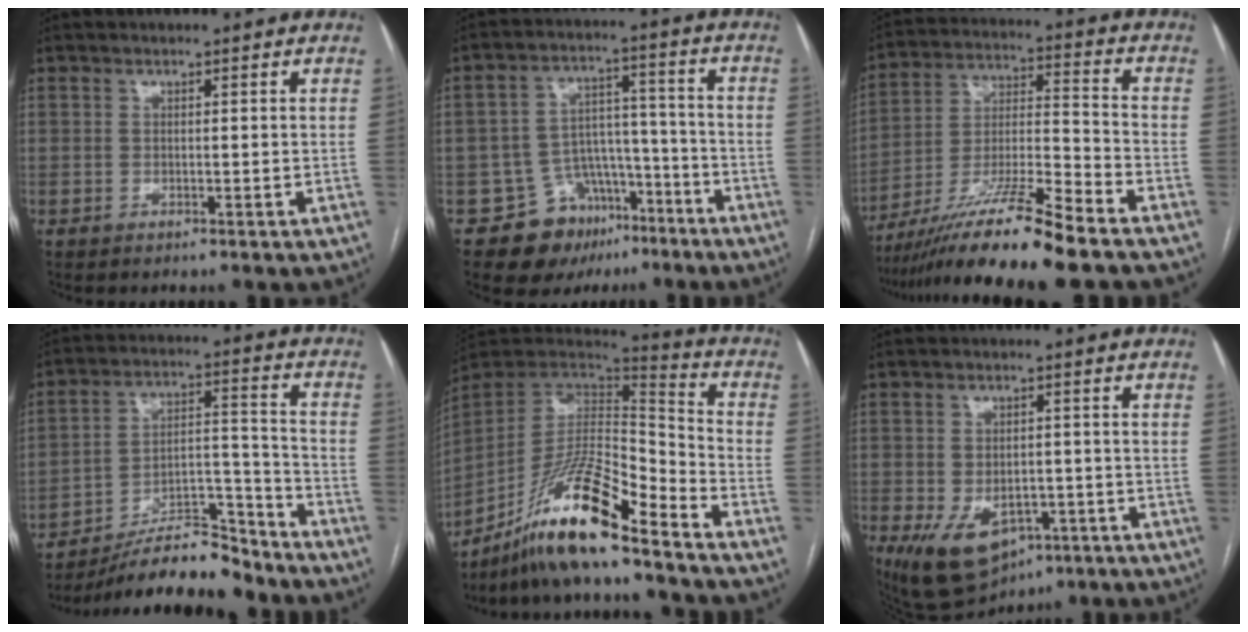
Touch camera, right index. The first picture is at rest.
{"total": 10.7, "force": [-6.9, 7.6, 3.1], "torque": [-0.038, 0.053, -0.099]}
{"total": 16.2, "force": [-12.6, -0.8, 10.3], "torque": [-0.200, -0.020, -0.226]}
{"total": 16.1, "force": [-14.3, 3.2, 6.5], "torque": [-0.107, 0.034, -0.240]}
{"total": 16.7, "force": [-12.4, 2.0, 11.0], "torque": [-0.203, 0.006, -0.226]}
{"total": 10.9, "force": [-5.6, 6.7, 6.6], "torque": [-0.110, -0.003, -0.074]}